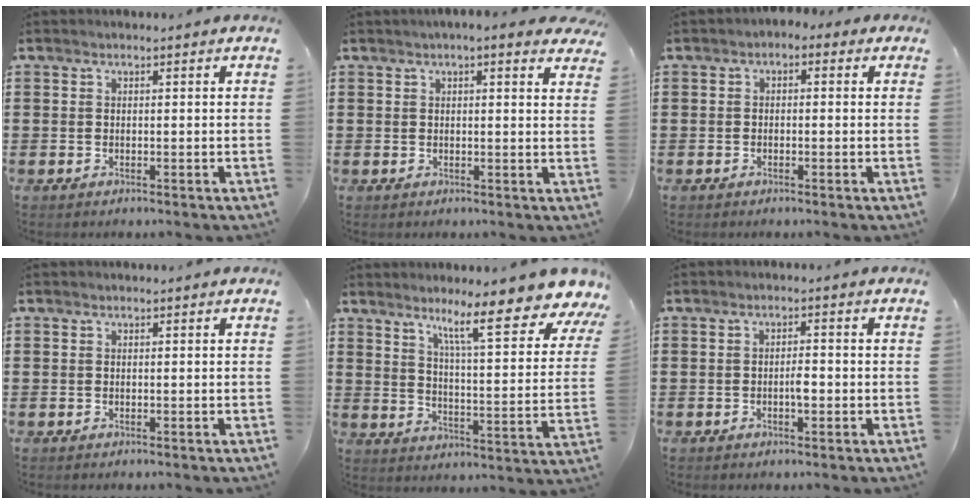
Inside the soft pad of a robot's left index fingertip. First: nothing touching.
{"total": 2.2, "force": [1.7, 0.5, 1.3], "torque": [-0.029, 0.004, 0.029]}
{"total": 1.4, "force": [-1.1, 0.7, 0.5], "torque": [-0.013, 0.006, -0.024]}
{"total": 0.0}
{"total": 12.5, "force": [9.2, 0.9, 8.5], "torque": [-0.149, -0.052, 0.143]}
{"total": 2.2, "force": [-0.6, 0.8, 1.9], "torque": [-0.037, 0.005, -0.012]}